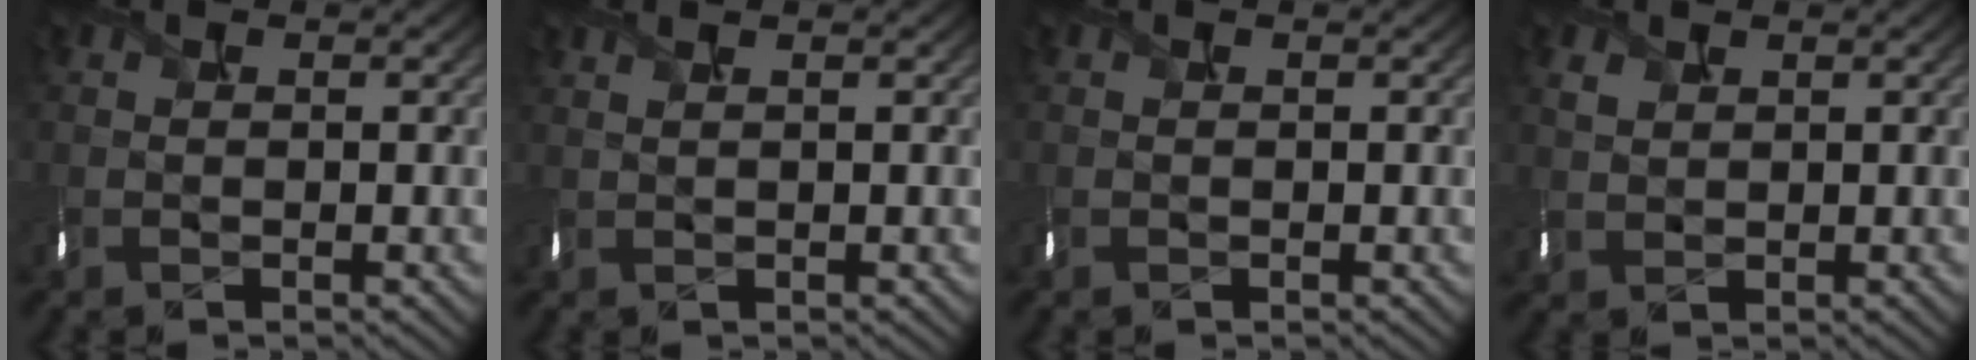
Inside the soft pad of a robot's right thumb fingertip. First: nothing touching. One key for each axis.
{"total": 1.4, "fx": 0.9, "fy": 0.5, "fz": 0.9, "tx": -0.008, "ty": -0.001, "tz": 0.008}
{"total": 0.0}
{"total": 1.3, "fx": 1.0, "fy": 0.9, "fz": 0.1, "tx": -0.015, "ty": -0.006, "tz": 0.031}